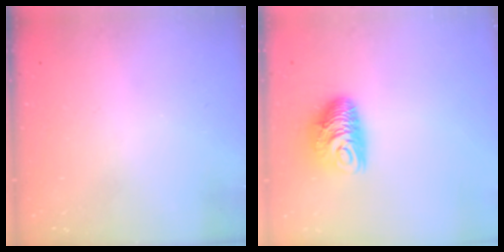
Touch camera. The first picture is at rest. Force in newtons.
{"total": 9.9, "press": 9.9, "slide": 0.3}